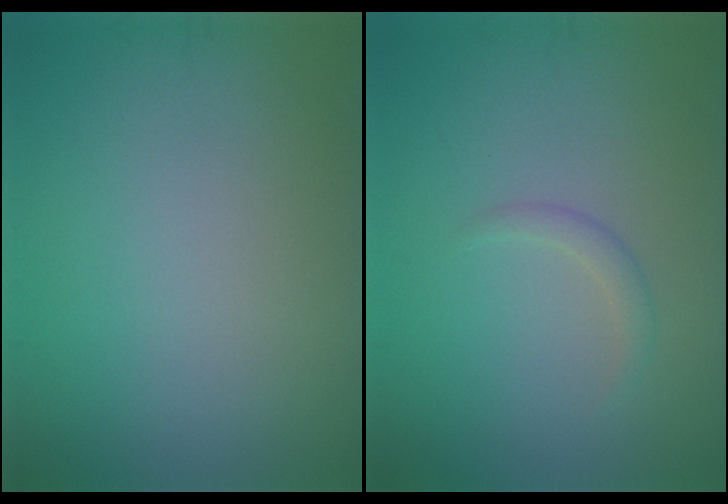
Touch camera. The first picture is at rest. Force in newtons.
{"total": 1.2, "press": 1.2, "slide": 0.1}